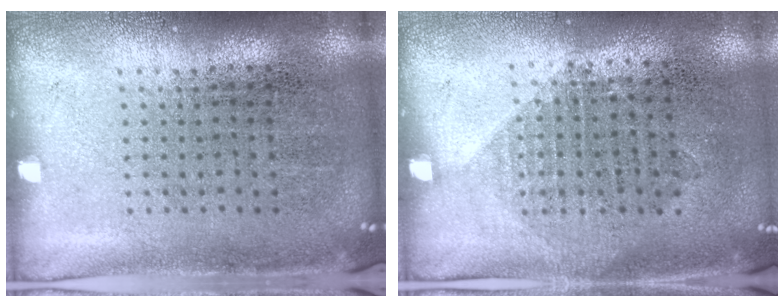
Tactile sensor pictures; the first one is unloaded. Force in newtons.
{"total": 1.1, "press": 0.9, "slide": 0.5}